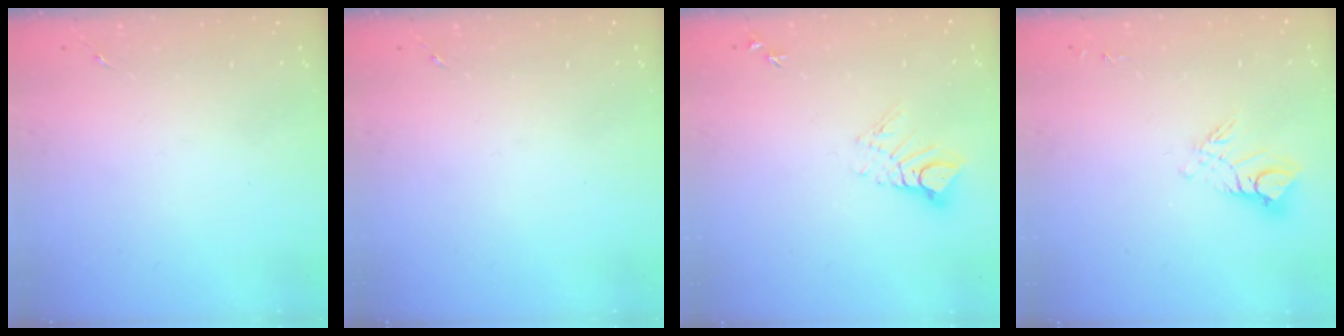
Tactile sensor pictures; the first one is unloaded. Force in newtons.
{"total": 0.0}
{"total": 7.9, "press": 7.8, "slide": 0.7}
{"total": 10.0, "press": 9.9, "slide": 1.0}